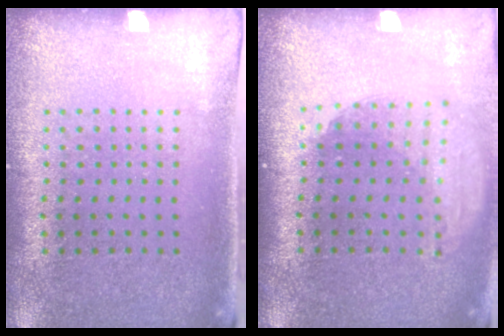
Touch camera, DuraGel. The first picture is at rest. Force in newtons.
{"total": 1.9, "press": 1.5, "slide": 1.1}